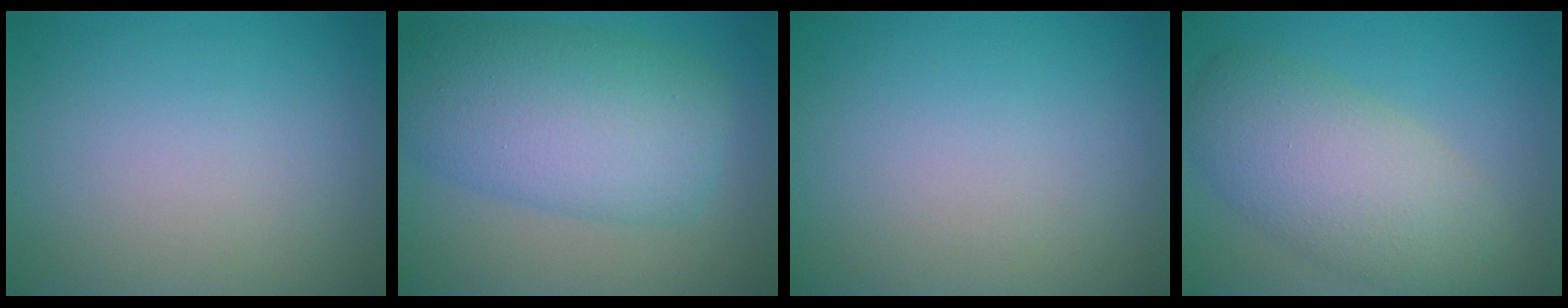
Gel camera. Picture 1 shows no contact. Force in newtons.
{"total": 9.2, "press": 9.2, "slide": 0.1}
{"total": 0.0}
{"total": 7.3, "press": 7.3, "slide": 0.5}